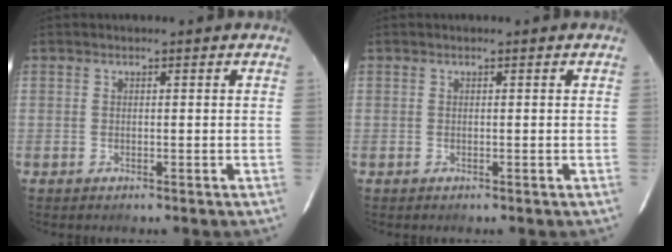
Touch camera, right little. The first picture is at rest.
{"total": 0.0}